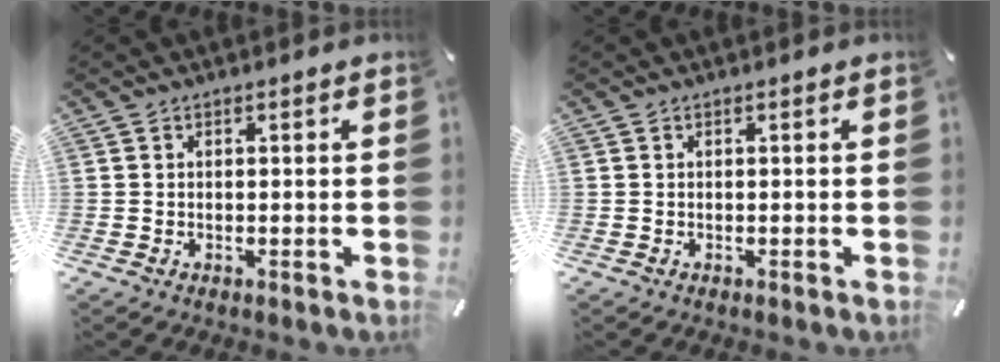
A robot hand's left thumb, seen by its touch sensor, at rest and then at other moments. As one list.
[{"total": 0.0}]